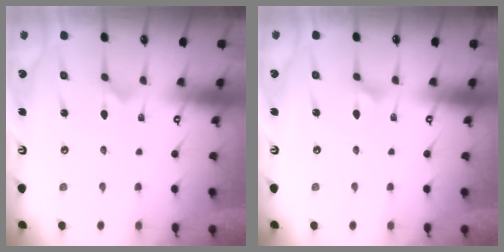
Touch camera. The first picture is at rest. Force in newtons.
{"total": 2.8, "press": 2.8, "slide": 0.3}